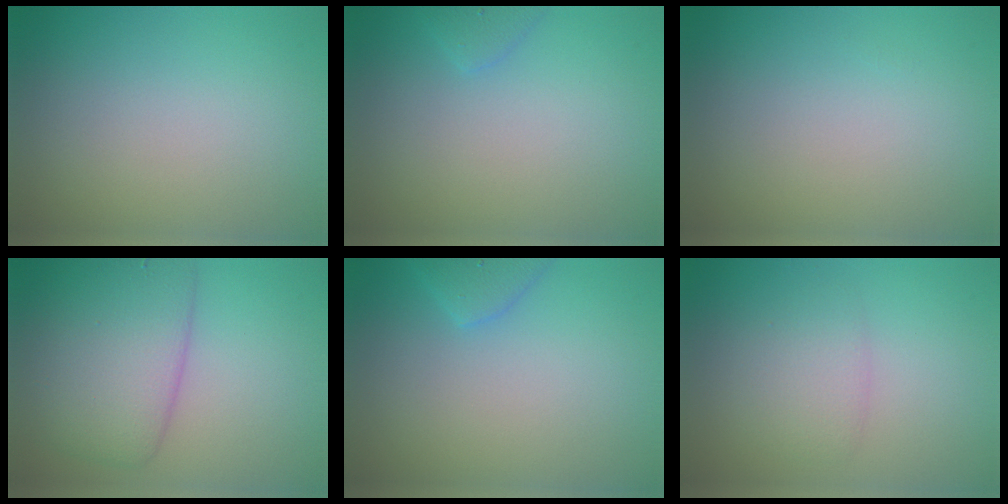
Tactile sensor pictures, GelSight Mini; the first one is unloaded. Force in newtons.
{"total": 1.2, "press": 1.2, "slide": 0.1}
{"total": 0.0}
{"total": 6.7, "press": 6.7, "slide": 0.1}
{"total": 2.1, "press": 2.1, "slide": 0.1}
{"total": 2.1, "press": 2.1, "slide": 0.1}